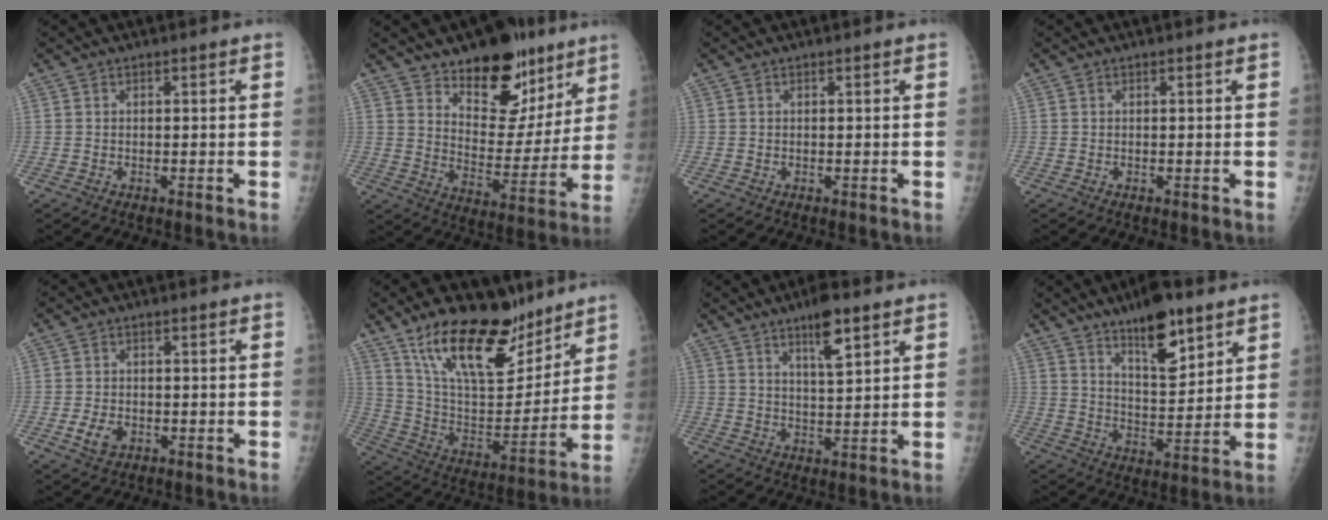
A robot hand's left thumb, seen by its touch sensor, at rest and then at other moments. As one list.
[{"total": 18.4, "force": [12.3, 9.8, 9.6], "torque": [-0.073, -0.081, 0.187]}, {"total": 0.0}, {"total": 0.0}, {"total": 3.7, "force": [-1.1, 2.6, 2.3], "torque": [-0.040, 0.001, -0.016]}, {"total": 22.9, "force": [15.9, 9.7, 13.3], "torque": [-0.177, -0.080, 0.275]}, {"total": 7.2, "force": [4.4, 1.7, 5.5], "torque": [-0.083, -0.026, 0.073]}, {"total": 12.5, "force": [8.0, 4.4, 8.6], "torque": [-0.110, -0.052, 0.132]}]